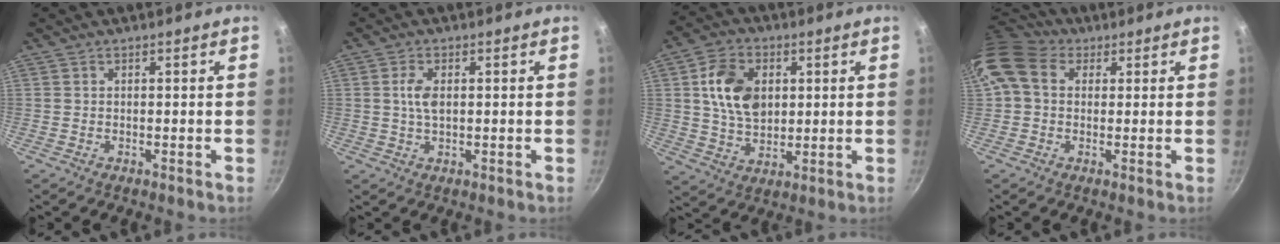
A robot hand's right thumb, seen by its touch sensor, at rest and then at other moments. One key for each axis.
{"total": 3.8, "fx": 0.5, "fy": 2.0, "fz": 3.2, "tx": -0.063, "ty": 0.004, "tz": 0.009}
{"total": 12.0, "fx": 2.5, "fy": 8.4, "fz": 8.2, "tx": -0.128, "ty": -0.004, "tz": 0.045}
{"total": 9.9, "fx": 2.7, "fy": 7.7, "fz": 5.7, "tx": -0.097, "ty": 0.013, "tz": 0.031}